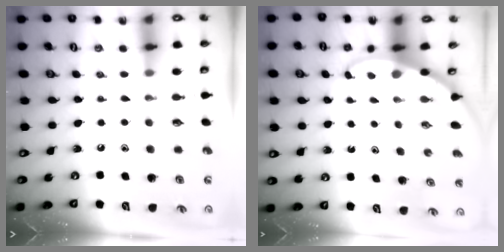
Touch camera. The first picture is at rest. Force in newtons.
{"total": 3.3, "press": 3.3, "slide": 0.1}